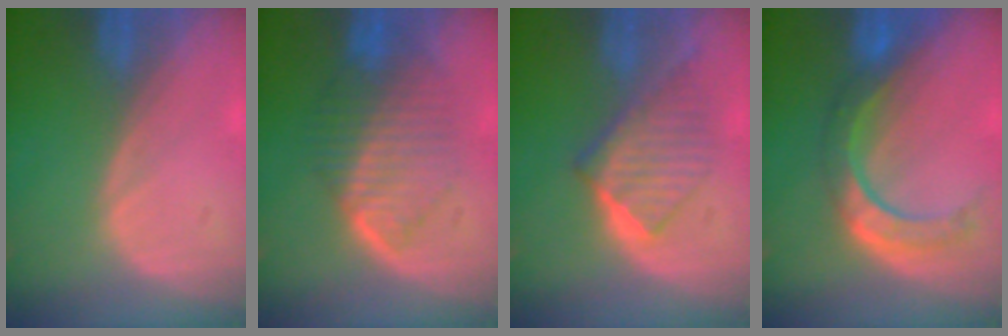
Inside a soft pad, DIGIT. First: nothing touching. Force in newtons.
{"total": 7.3, "press": 7.3, "slide": 0.2}
{"total": 6.4, "press": 6.3, "slide": 1.5}
{"total": 8.4, "press": 7.2, "slide": 4.4}